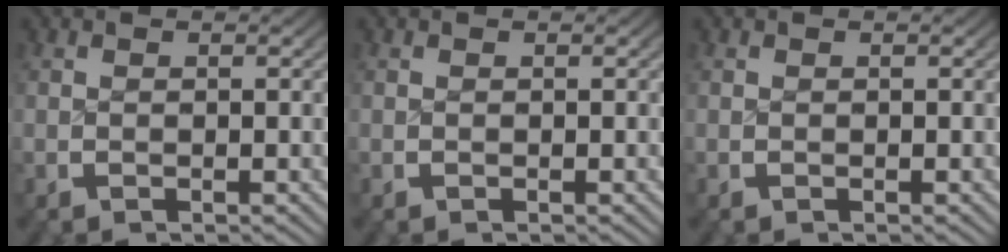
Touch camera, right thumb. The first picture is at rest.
{"total": 0.0}
{"total": 0.0}